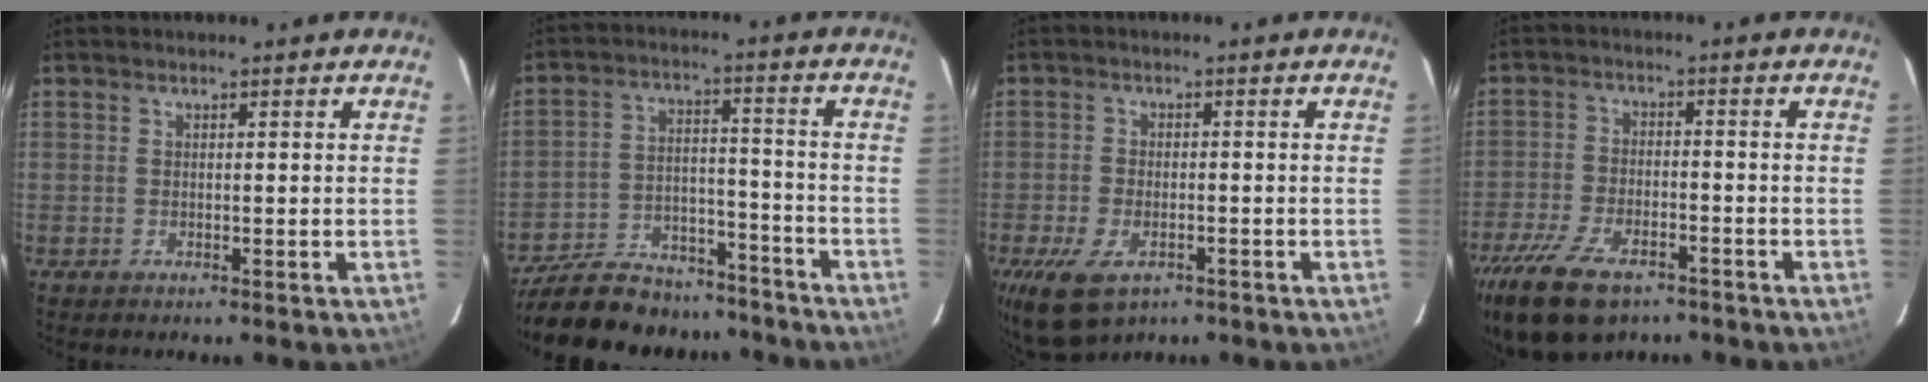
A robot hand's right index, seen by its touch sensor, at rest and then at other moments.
{"total": 23.1, "force": [-19.5, 8.8, 8.6], "torque": [-0.189, 0.021, -0.278]}
{"total": 9.9, "force": [-5.6, 5.4, 6.1], "torque": [-0.146, -0.026, -0.095]}
{"total": 14.6, "force": [-10.0, 6.7, 8.2], "torque": [-0.193, -0.025, -0.178]}